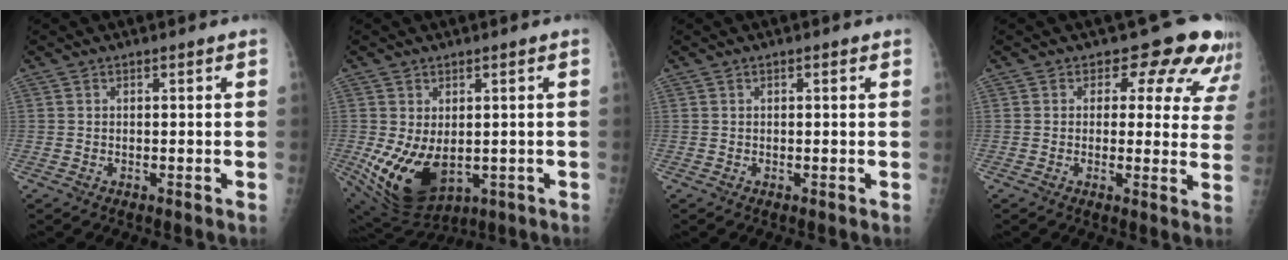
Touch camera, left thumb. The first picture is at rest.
{"total": 13.3, "force": [-2.0, 8.6, 10.0], "torque": [-0.172, -0.012, -0.003]}
{"total": 0.8, "force": [0.3, 0.3, 0.7], "torque": [-0.010, 0.002, 0.002]}
{"total": 11.3, "force": [7.8, 6.6, 4.8], "torque": [0.003, -0.026, 0.061]}